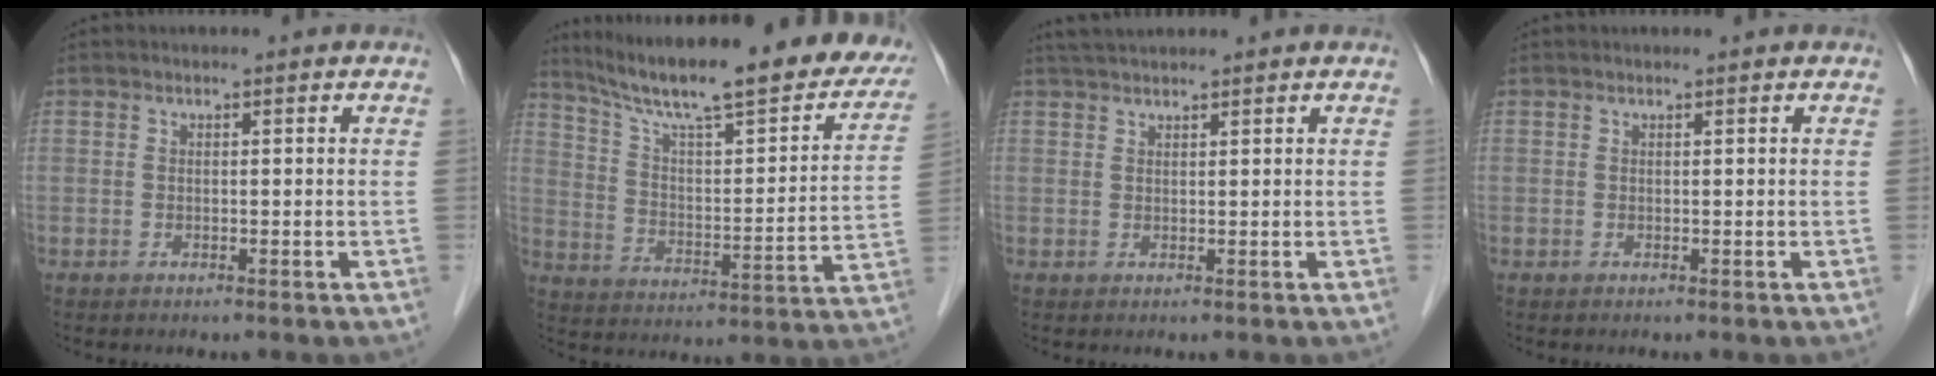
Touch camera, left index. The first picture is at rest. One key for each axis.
{"total": 28.3, "fx": 23.3, "fy": 4.3, "fz": 15.5, "tx": -0.238, "ty": -0.027, "tz": 0.319}
{"total": 3.4, "fx": 3.1, "fy": 0.1, "fz": 1.3, "tx": -0.022, "ty": 0.028, "tz": 0.057}
{"total": 0.5, "fx": 0.5, "fy": 0.0, "fz": 0.2, "tx": -0.003, "ty": 0.007, "tz": 0.009}